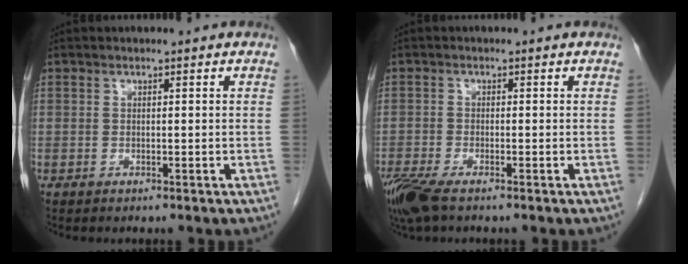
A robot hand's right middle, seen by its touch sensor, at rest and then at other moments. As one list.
[{"total": 5.5, "force": [-4.0, 1.3, 3.6], "torque": [-0.076, -0.016, -0.072]}]